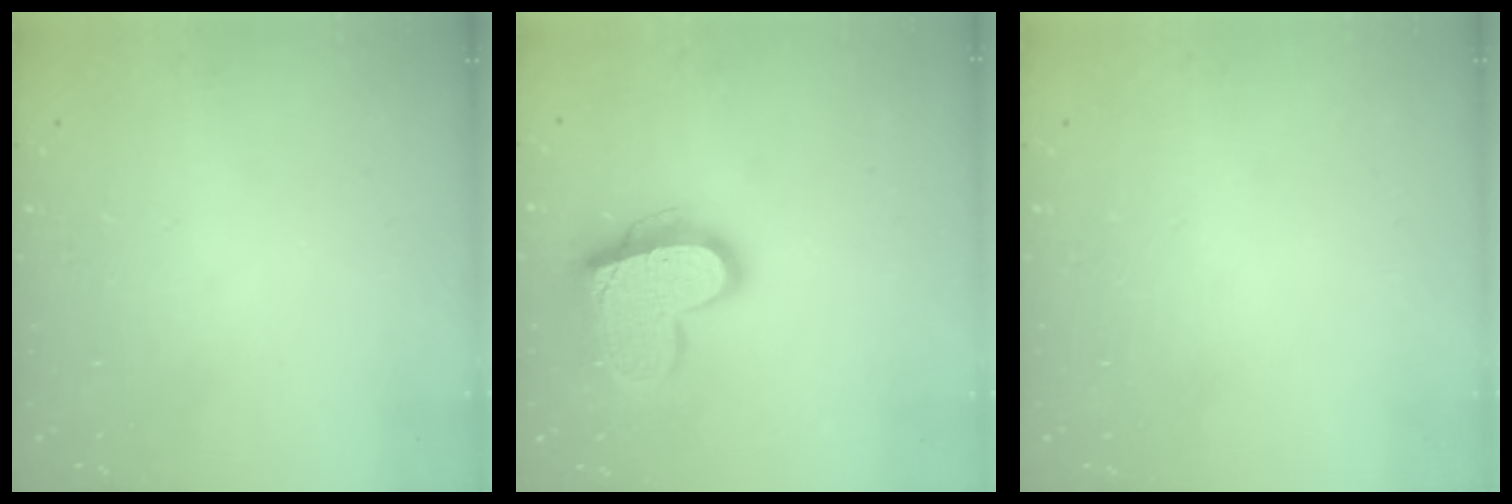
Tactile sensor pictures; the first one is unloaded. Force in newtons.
{"total": 17.0, "press": 16.9, "slide": 1.4}
{"total": 0.0}